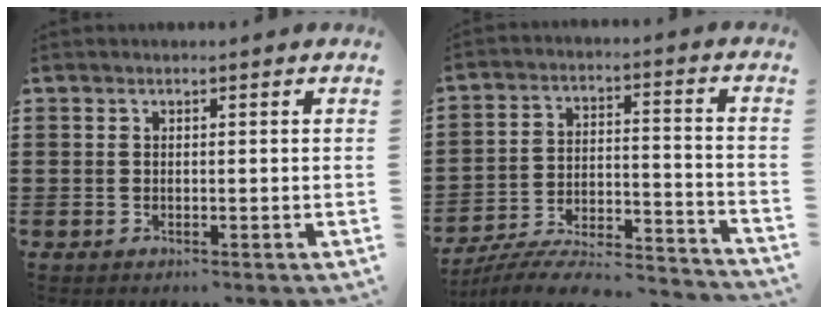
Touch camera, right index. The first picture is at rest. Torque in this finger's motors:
{"motor_torque": [-2.14, 0.00, -1.05, -0.09]}